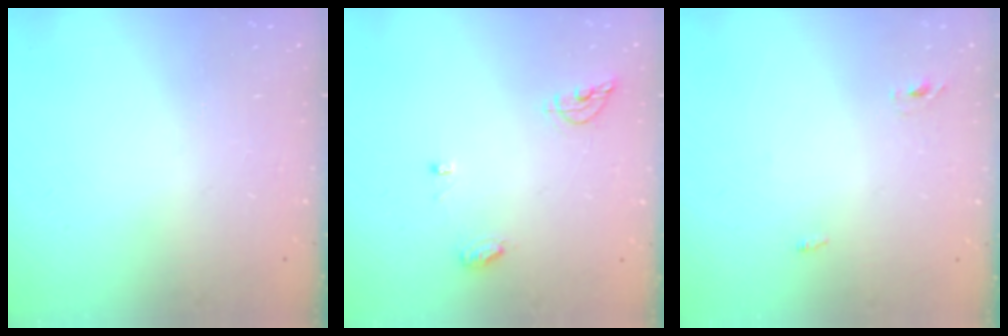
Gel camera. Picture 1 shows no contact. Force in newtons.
{"total": 6.7, "press": 6.7, "slide": 0.3}
{"total": 2.3, "press": 2.1, "slide": 1.0}